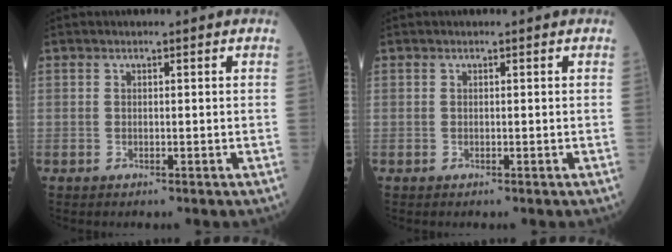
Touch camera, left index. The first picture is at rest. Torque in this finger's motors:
{"motor_torque": [0.16, 0.03, 0.01, 0.00]}